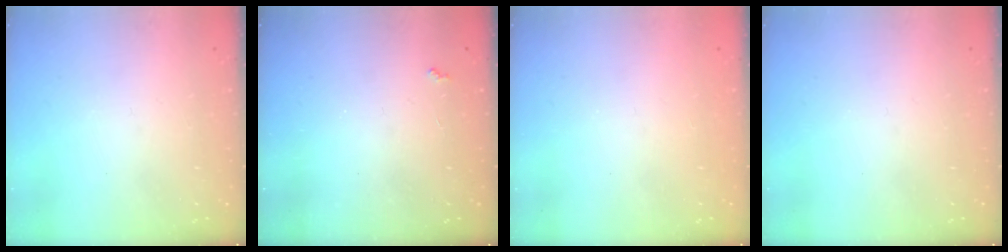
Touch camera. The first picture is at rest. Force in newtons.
{"total": 2.7, "press": 2.6, "slide": 0.4}
{"total": 0.9, "press": 0.9, "slide": 0.1}
{"total": 0.0}